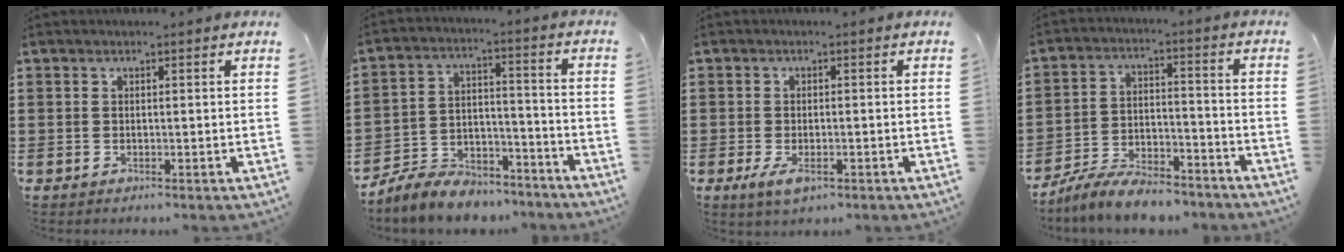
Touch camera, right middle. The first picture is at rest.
{"total": 7.4, "force": [-7.0, 1.9, 1.3], "torque": [-0.033, 0.012, -0.140]}
{"total": 2.7, "force": [-1.2, 1.1, 2.2], "torque": [-0.051, -0.007, -0.024]}
{"total": 7.6, "force": [-7.1, 1.4, 2.2], "torque": [-0.044, 0.014, -0.137]}